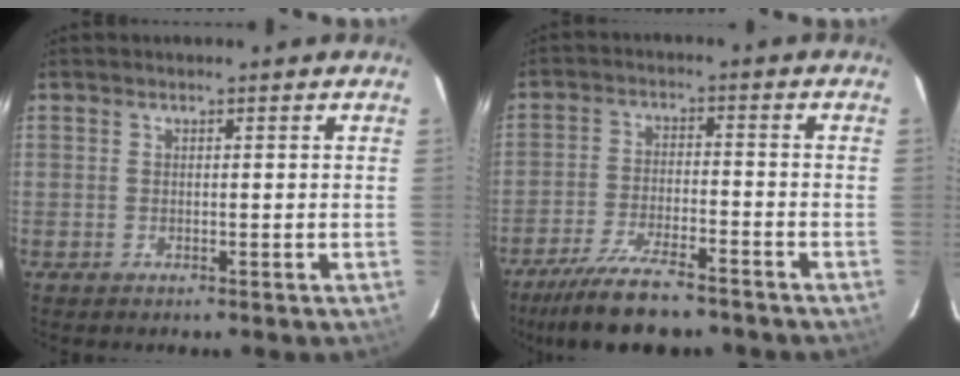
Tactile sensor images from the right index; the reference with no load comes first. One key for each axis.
{"total": 13.1, "fx": -10.8, "fy": 3.1, "fz": 6.7, "tx": -0.154, "ty": -0.018, "tz": -0.185}